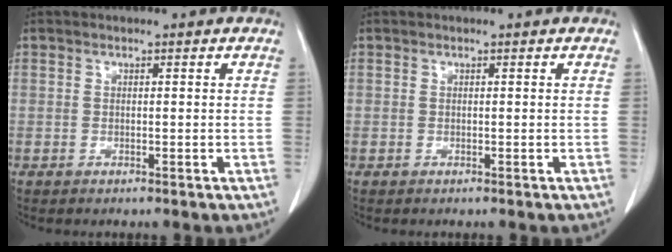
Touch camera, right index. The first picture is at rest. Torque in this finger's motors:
{"motor_torque": [0.00, 0.00, 0.00, 0.00]}